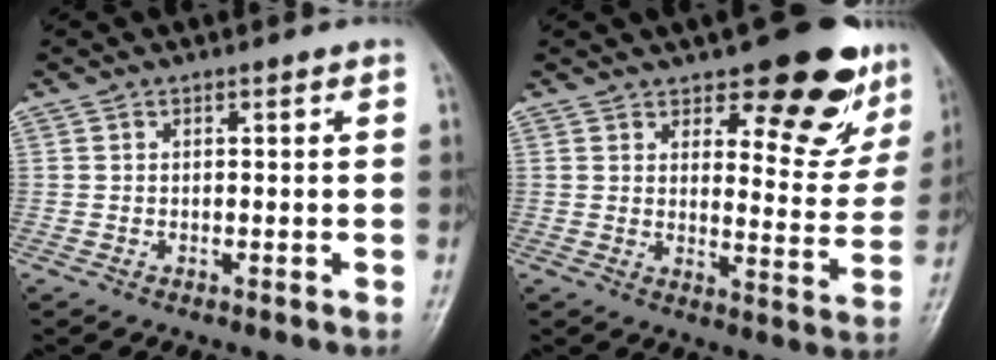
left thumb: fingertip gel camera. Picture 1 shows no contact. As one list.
[{"total": 16.2, "force": [10.9, 6.6, 10.1], "torque": [-0.067, -0.075, 0.138]}]